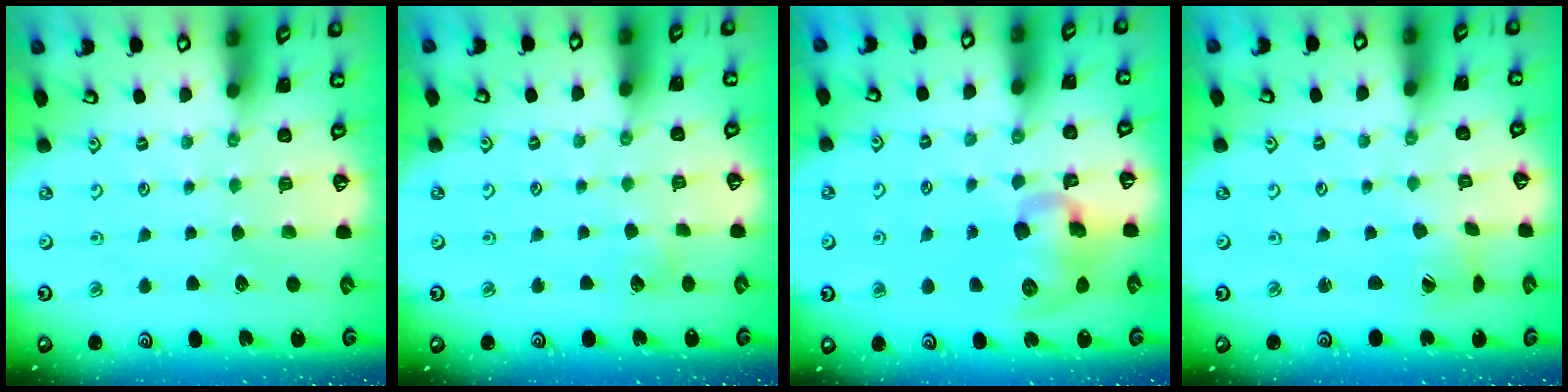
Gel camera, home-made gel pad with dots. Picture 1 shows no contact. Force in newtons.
{"total": 3.3, "press": 3.3, "slide": 0.5}
{"total": 11.5, "press": 11.3, "slide": 1.8}
{"total": 2.5, "press": 2.5, "slide": 0.4}